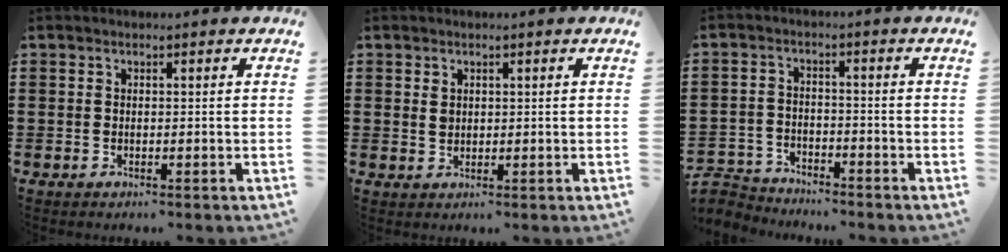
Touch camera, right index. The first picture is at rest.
{"total": 1.4, "force": [0.6, 1.1, 0.7], "torque": [-0.016, 0.004, 0.013]}
{"total": 3.8, "force": [-3.8, 0.6, -0.2], "torque": [-0.021, -0.008, -0.086]}